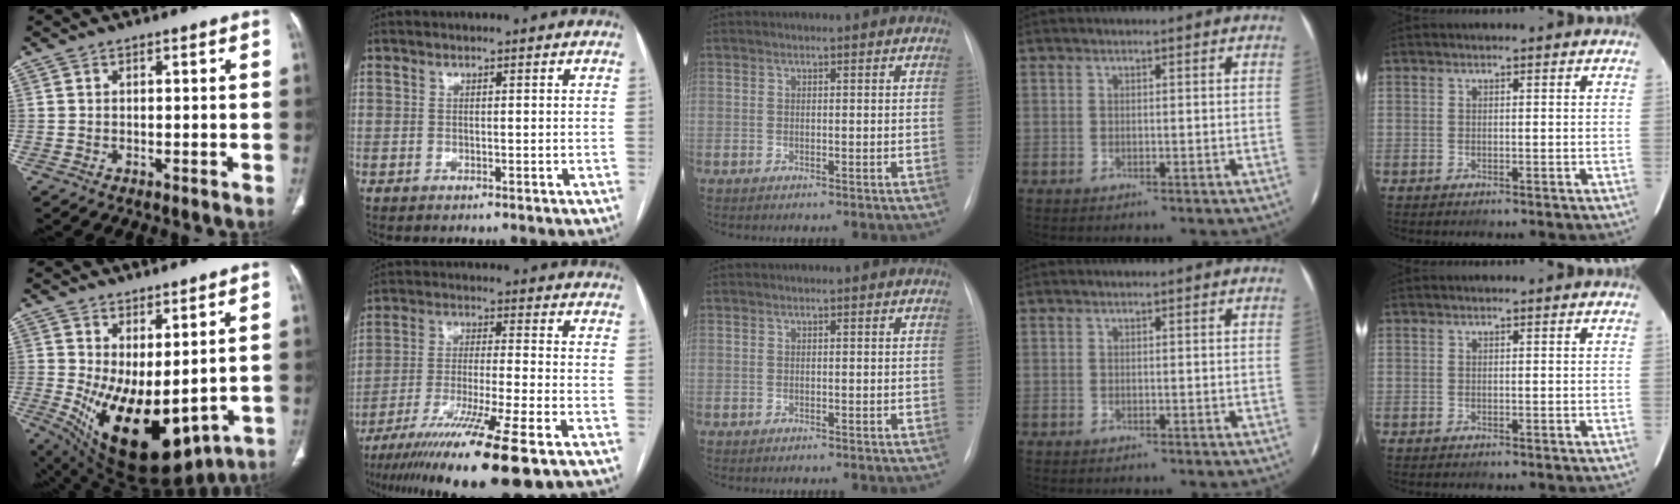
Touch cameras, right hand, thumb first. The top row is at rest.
{"thumb": {"total": 17.4, "force": [-1.4, 8.6, 15.1], "torque": [-0.244, -0.027, 0.016]}, "index": {"total": 18.0, "force": [-11.9, -0.2, 13.5], "torque": [-0.210, -0.050, -0.201]}}